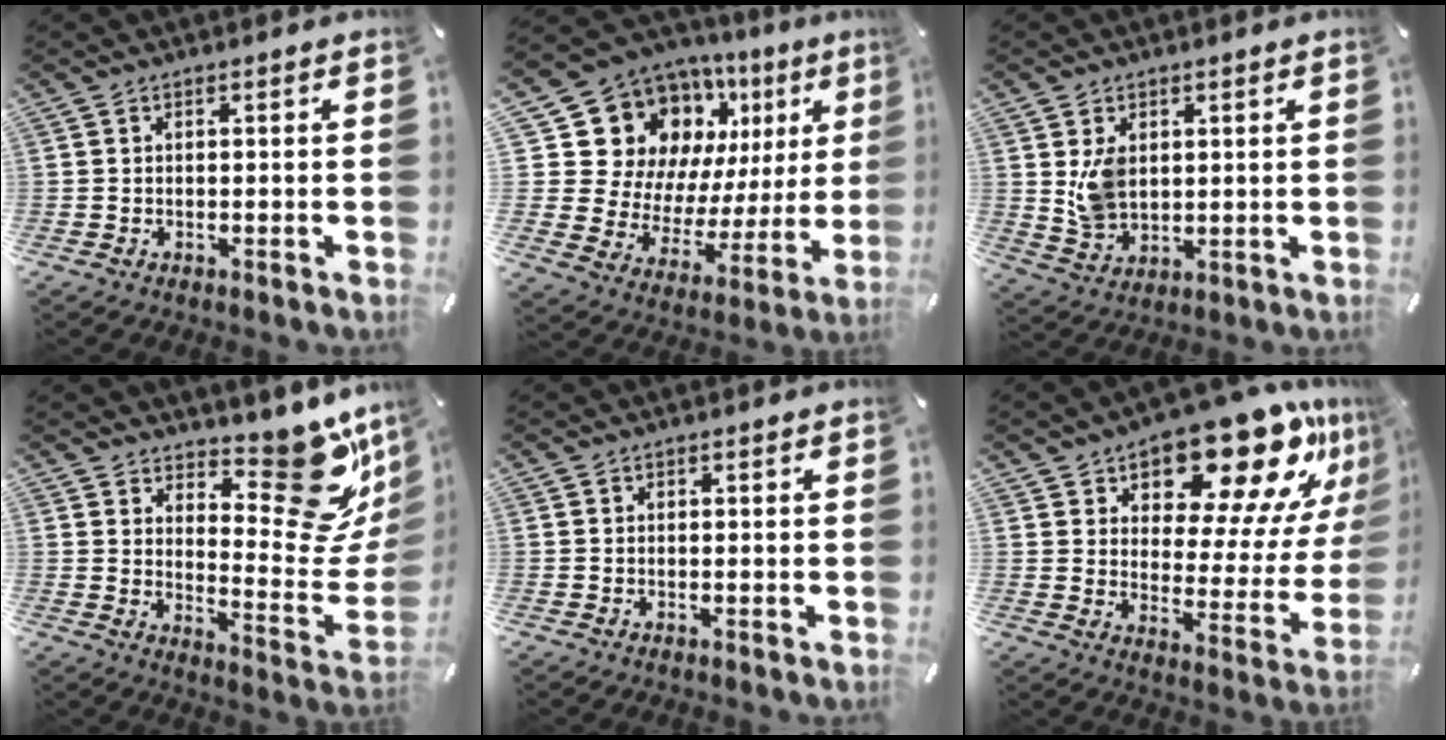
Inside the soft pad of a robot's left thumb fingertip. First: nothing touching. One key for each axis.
{"total": 18.3, "fx": 10.2, "fy": 13.5, "fz": 7.0, "tx": -0.112, "ty": -0.087, "tz": 0.210}
{"total": 6.7, "fx": 2.1, "fy": 5.2, "fz": 3.7, "tx": -0.077, "ty": -0.003, "tz": 0.038}
{"total": 16.0, "fx": 11.3, "fy": 7.2, "fz": 8.8, "tx": -0.085, "ty": -0.116, "tz": 0.188}
{"total": 0.0}
{"total": 19.3, "fx": 14.9, "fy": 7.8, "fz": 9.5, "tx": -0.131, "ty": -0.124, "tz": 0.245}